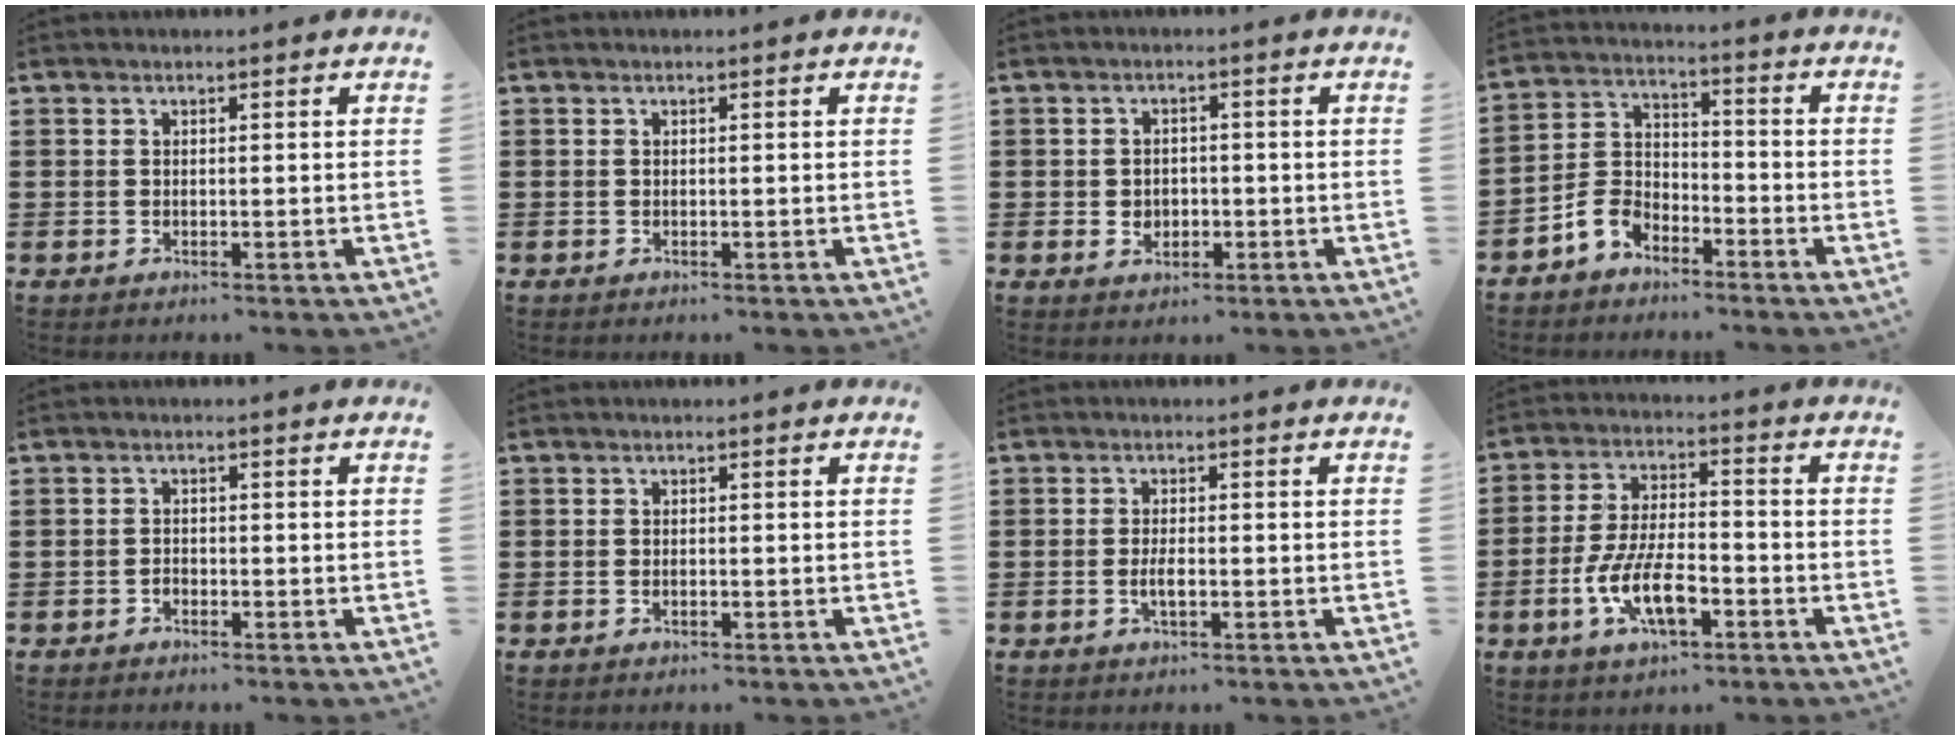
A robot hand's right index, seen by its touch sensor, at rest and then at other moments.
{"total": 0.0}
{"total": 2.3, "force": [-0.5, 1.9, 1.1], "torque": [-0.028, 0.003, -0.012]}
{"total": 5.5, "force": [-4.1, 3.2, 1.8], "torque": [-0.049, 0.014, -0.083]}
{"total": 0.9, "force": [-0.7, 0.5, 0.4], "torque": [-0.010, -0.003, -0.013]}
{"total": 0.8, "force": [-0.3, 0.2, 0.7], "torque": [-0.016, -0.006, -0.003]}
{"total": 2.5, "force": [-0.6, 0.8, 2.3], "torque": [-0.042, 0.001, -0.010]}
{"total": 9.4, "force": [-3.7, 3.7, 7.8], "torque": [-0.175, -0.012, -0.070]}